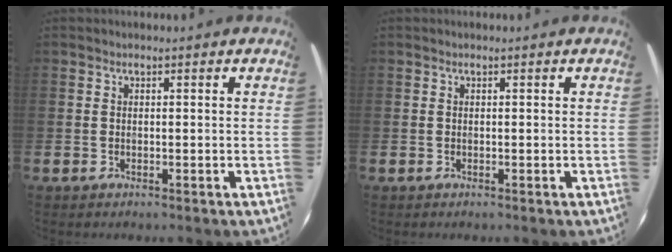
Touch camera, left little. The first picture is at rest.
{"total": 0.0}